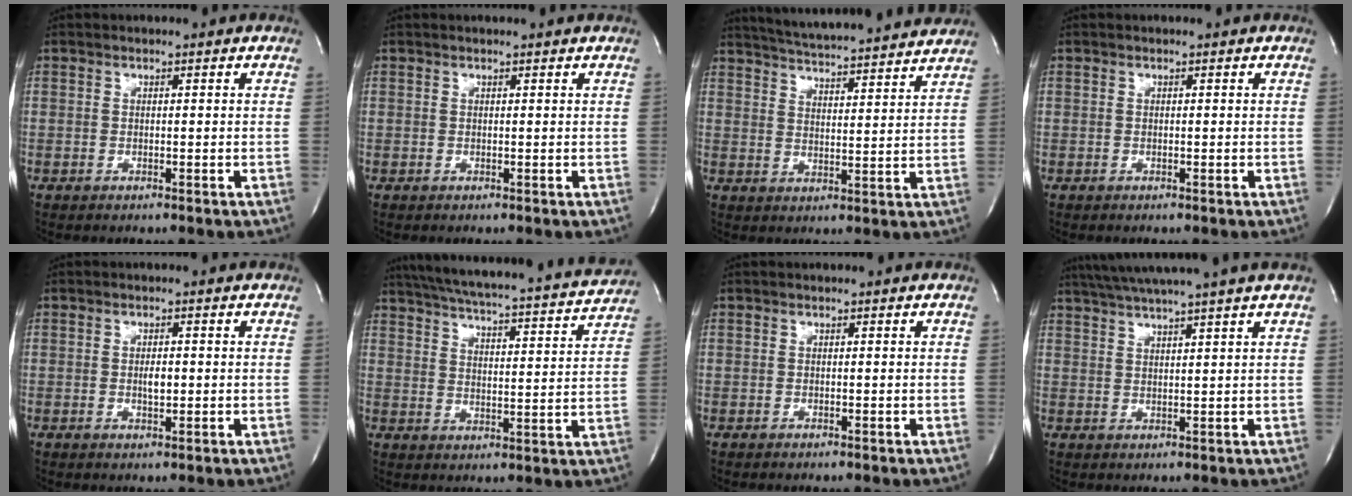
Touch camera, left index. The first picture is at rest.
{"total": 1.9, "force": [1.8, -0.1, 0.6], "torque": [-0.011, 0.010, 0.020]}
{"total": 19.8, "force": [18.3, 1.3, 7.3], "torque": [-0.125, 0.008, 0.251]}
{"total": 0.0}
{"total": 2.0, "force": [-0.2, 0.8, 1.8], "torque": [-0.039, -0.003, -0.001]}
{"total": 23.1, "force": [21.0, 1.9, 9.4], "torque": [-0.158, -0.019, 0.277]}
{"total": 0.0}
{"total": 10.5, "force": [8.9, -1.9, 5.3], "torque": [-0.092, 0.015, 0.128]}